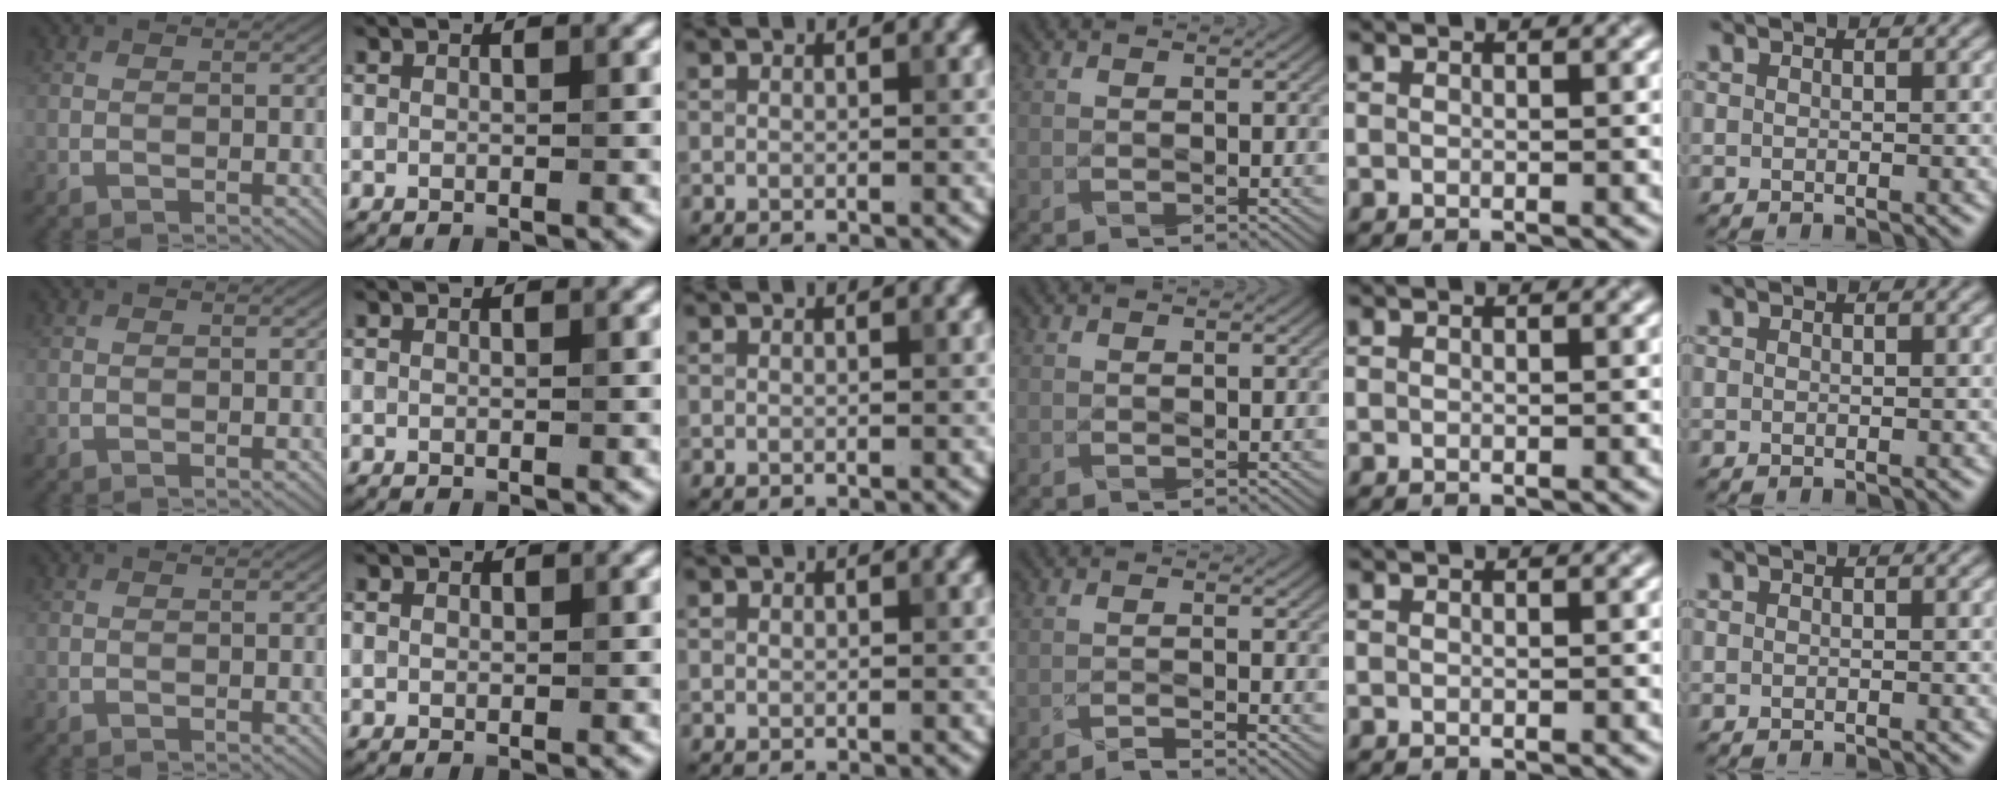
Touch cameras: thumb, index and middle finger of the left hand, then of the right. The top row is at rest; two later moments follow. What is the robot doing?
{"motion": "fold", "object": "apron"}